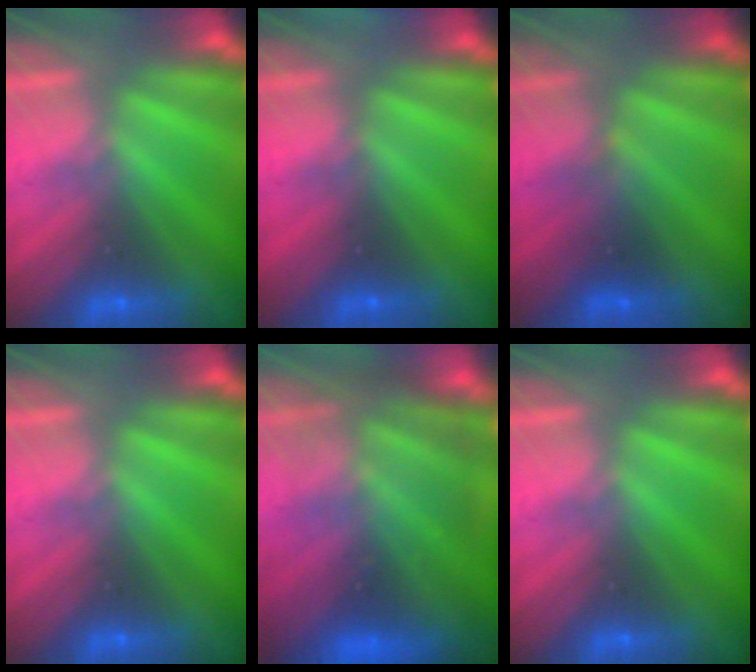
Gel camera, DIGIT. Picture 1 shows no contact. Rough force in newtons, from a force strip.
{"total": 3.4}
{"total": 3.6}
{"total": 0.0}
{"total": 9.1}
{"total": 0.0}